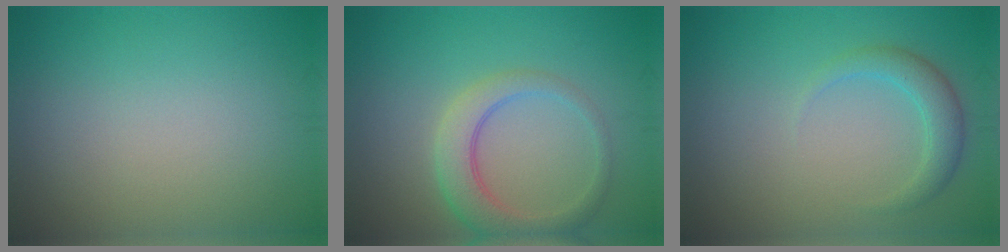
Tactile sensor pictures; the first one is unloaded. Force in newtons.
{"total": 4.0, "press": 4.0, "slide": 0.2}
{"total": 2.4, "press": 2.4, "slide": 0.1}